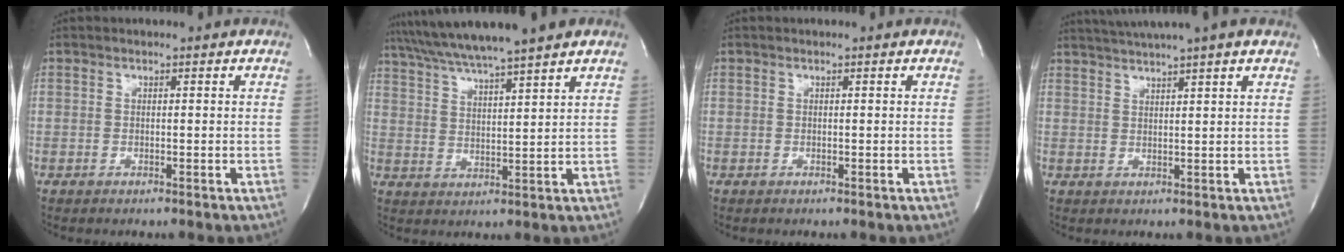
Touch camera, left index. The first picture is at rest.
{"total": 11.5, "force": [9.8, -0.9, 6.0], "torque": [-0.113, 0.019, 0.158]}
{"total": 0.0}
{"total": 8.5, "force": [6.8, -0.7, 5.0], "torque": [-0.089, 0.028, 0.090]}